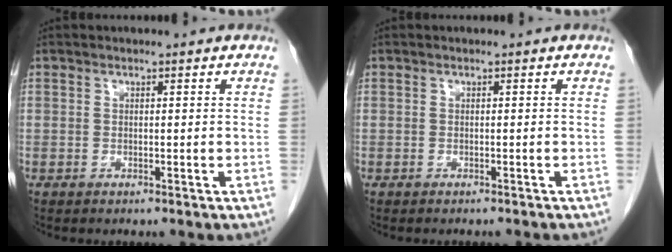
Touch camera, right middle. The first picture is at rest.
{"total": 2.7, "force": [-2.5, 0.3, 0.9], "torque": [-0.014, -0.004, -0.029]}